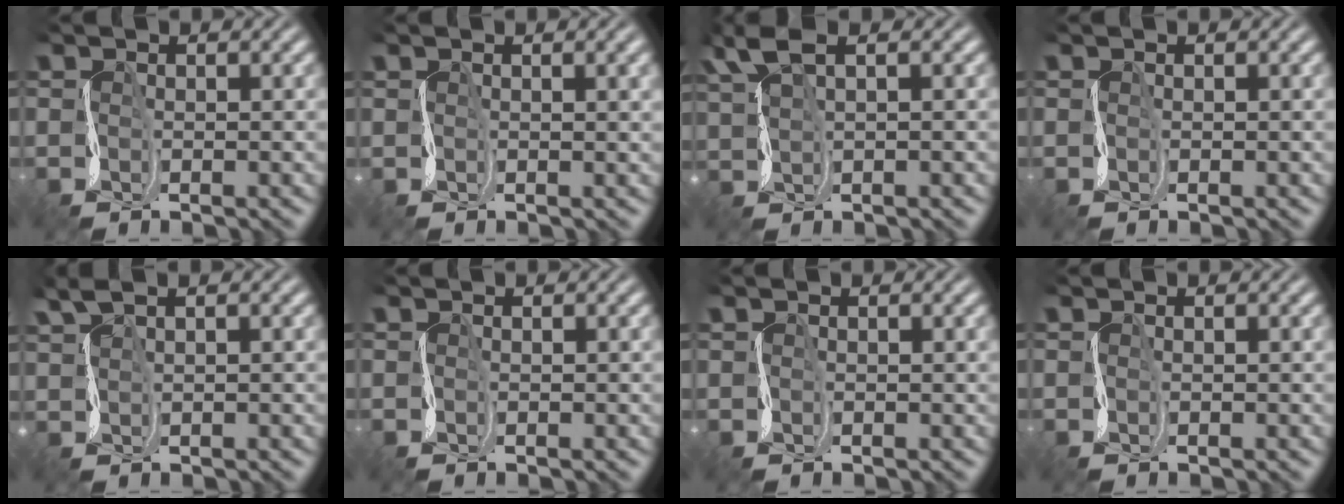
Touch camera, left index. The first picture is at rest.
{"total": 3.9, "force": [2.1, 1.5, 2.9], "torque": [-0.038, 0.014, 0.024]}
{"total": 4.0, "force": [2.3, 1.5, 2.9], "torque": [-0.075, 0.013, 0.045]}
{"total": 0.0}
{"total": 2.7, "force": [1.9, 0.9, 1.6], "torque": [-0.045, 0.010, 0.043]}
{"total": 0.0}
{"total": 0.8, "force": [0.5, 0.3, 0.5], "torque": [-0.005, 0.001, 0.011]}
{"total": 0.0}